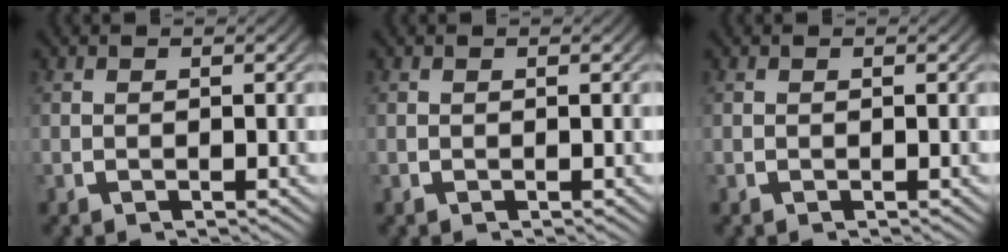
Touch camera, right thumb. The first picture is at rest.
{"total": 0.0}
{"total": 0.0}